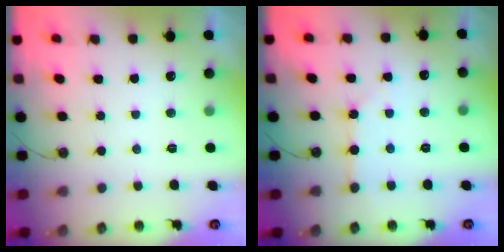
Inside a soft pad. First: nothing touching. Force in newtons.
{"total": 2.2, "press": 2.2, "slide": 0.4}